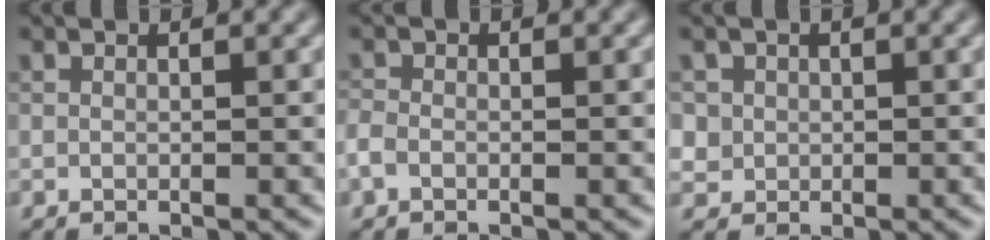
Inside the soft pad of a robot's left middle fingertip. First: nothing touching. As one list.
[{"total": 1.1, "force": [-0.6, 0.7, 0.6], "torque": [-0.013, 0.002, -0.017]}, {"total": 2.4, "force": [0.6, 2.3, 0.6], "torque": [-0.007, 0.004, 0.018]}]